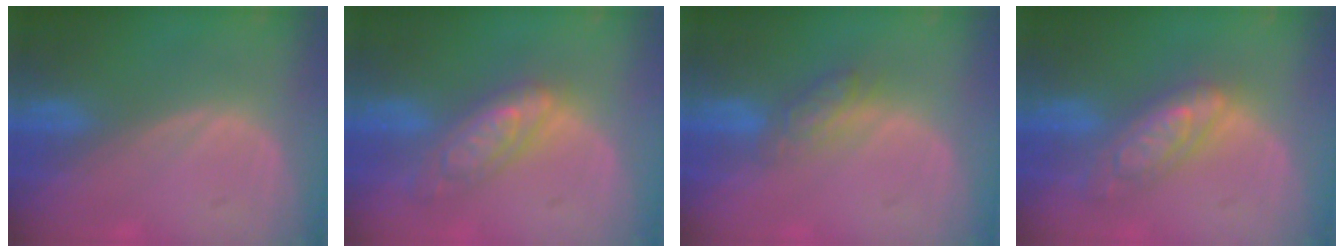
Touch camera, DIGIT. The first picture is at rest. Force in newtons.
{"total": 7.1, "press": 7.0, "slide": 0.6}
{"total": 4.2, "press": 4.2, "slide": 0.6}
{"total": 7.2, "press": 7.2, "slide": 0.6}